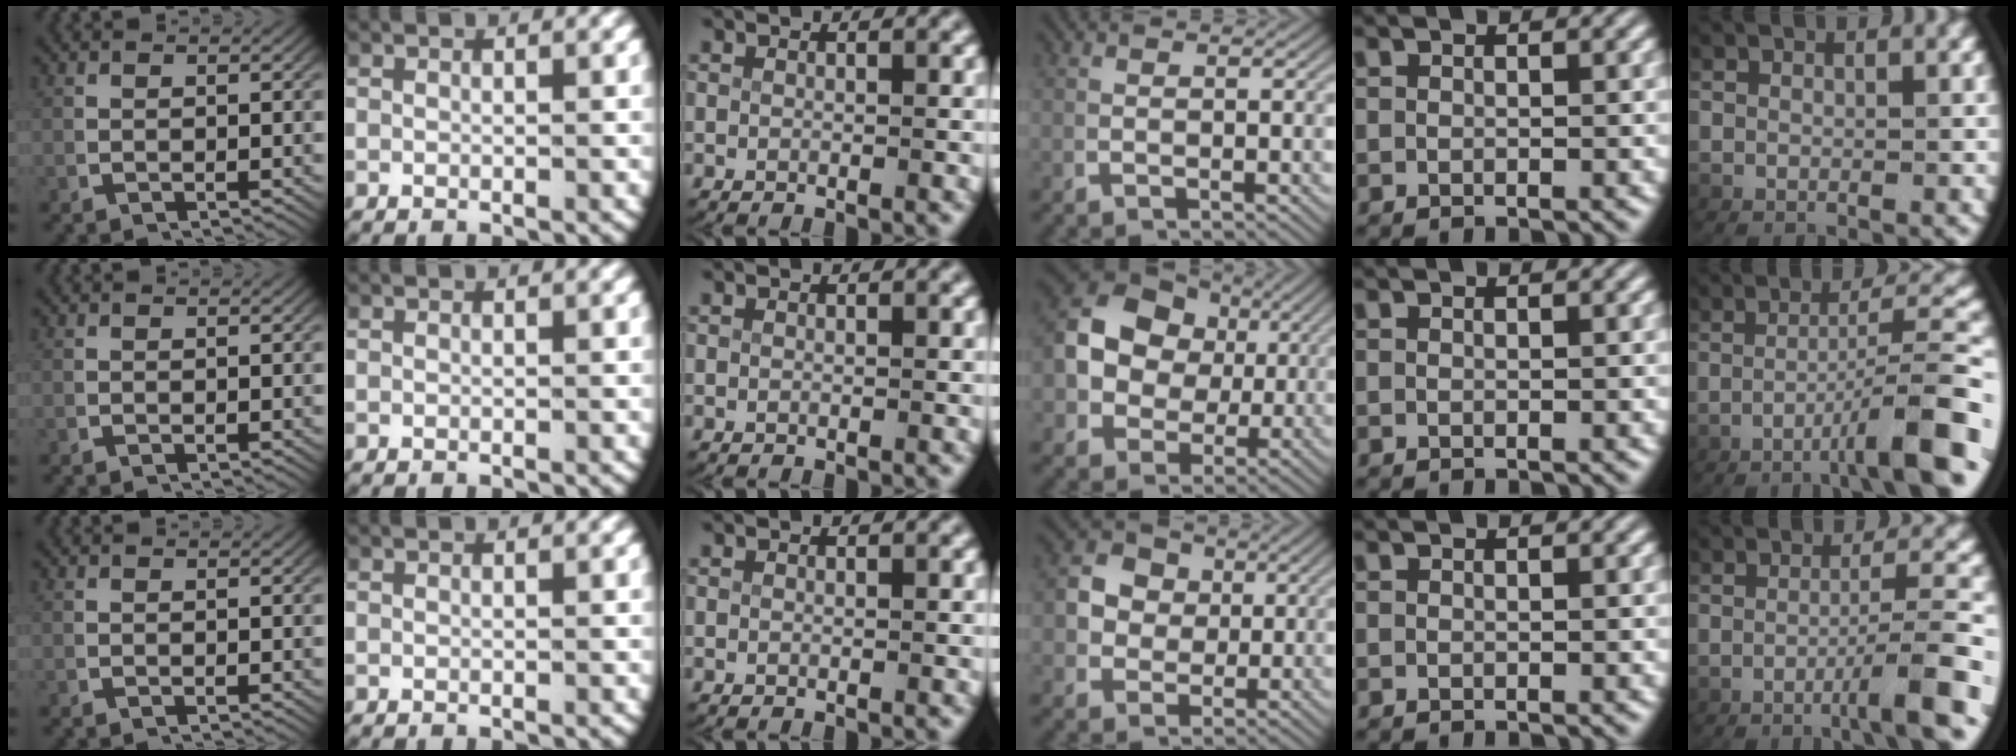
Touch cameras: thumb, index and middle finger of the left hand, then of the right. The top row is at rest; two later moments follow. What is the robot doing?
{"motion": "lift_and_place", "object": "paper towel"}